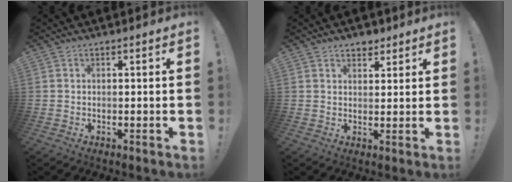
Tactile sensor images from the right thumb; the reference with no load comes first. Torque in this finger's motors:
{"motor_torque": [0.29, 0.42, -0.17, 0.15, 0.00]}